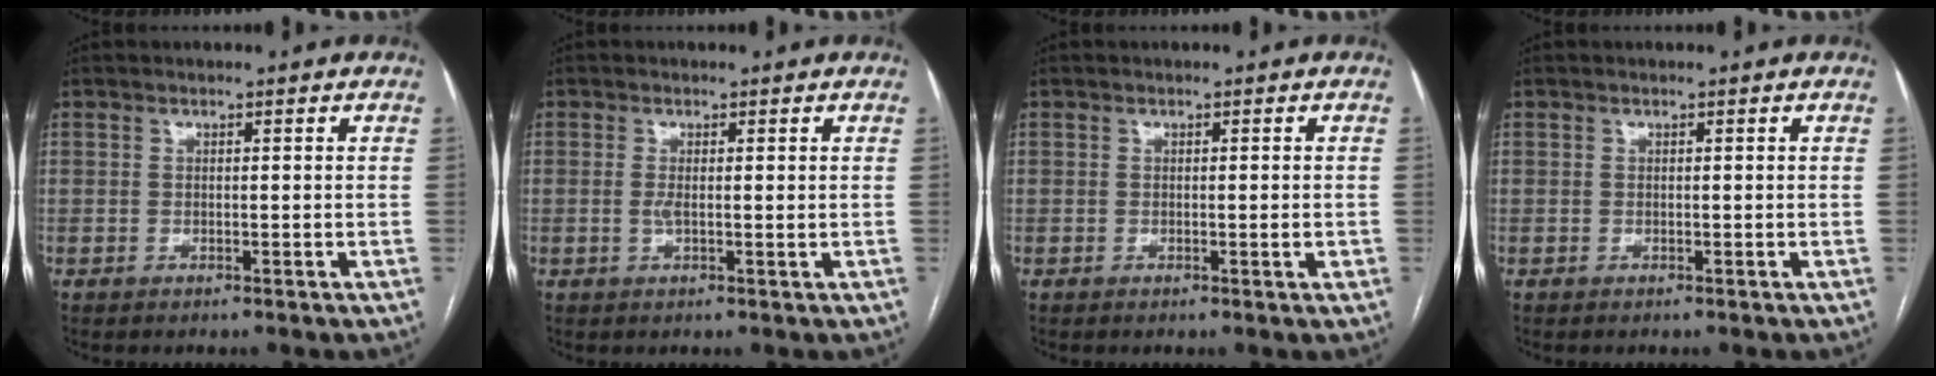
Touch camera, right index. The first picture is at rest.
{"total": 1.7, "force": [0.1, 0.2, 1.7], "torque": [-0.037, -0.002, 0.001]}
{"total": 1.1, "force": [-0.2, 0.1, 1.1], "torque": [-0.017, -0.001, 0.001]}
{"total": 0.0}